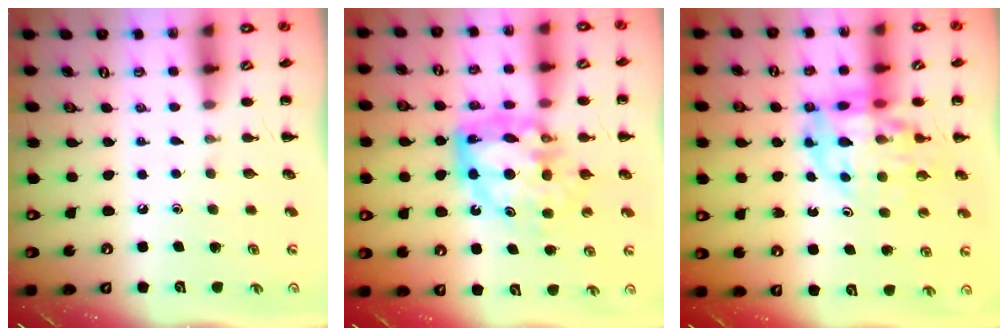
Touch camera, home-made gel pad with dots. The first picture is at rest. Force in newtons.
{"total": 13.3, "press": 12.7, "slide": 3.7}
{"total": 14.9, "press": 14.4, "slide": 3.8}